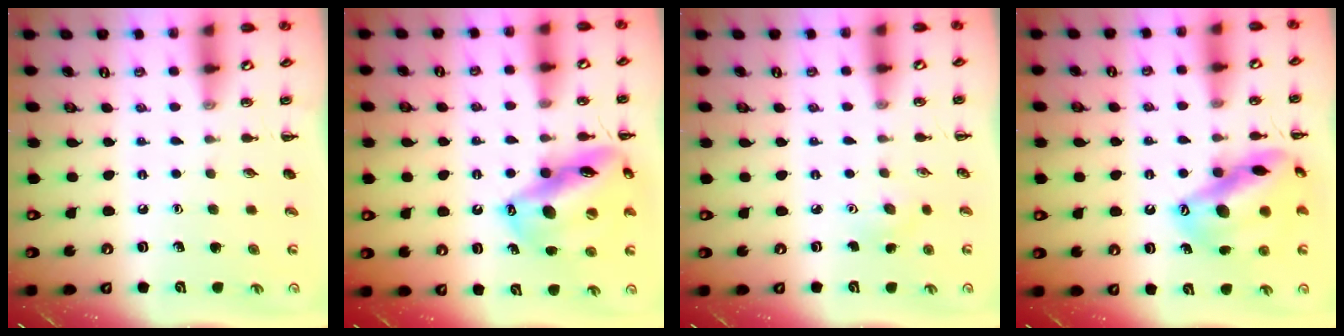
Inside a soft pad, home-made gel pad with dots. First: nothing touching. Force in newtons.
{"total": 17.5, "press": 16.9, "slide": 4.6}
{"total": 3.0, "press": 2.8, "slide": 0.8}
{"total": 18.6, "press": 18.6, "slide": 1.6}